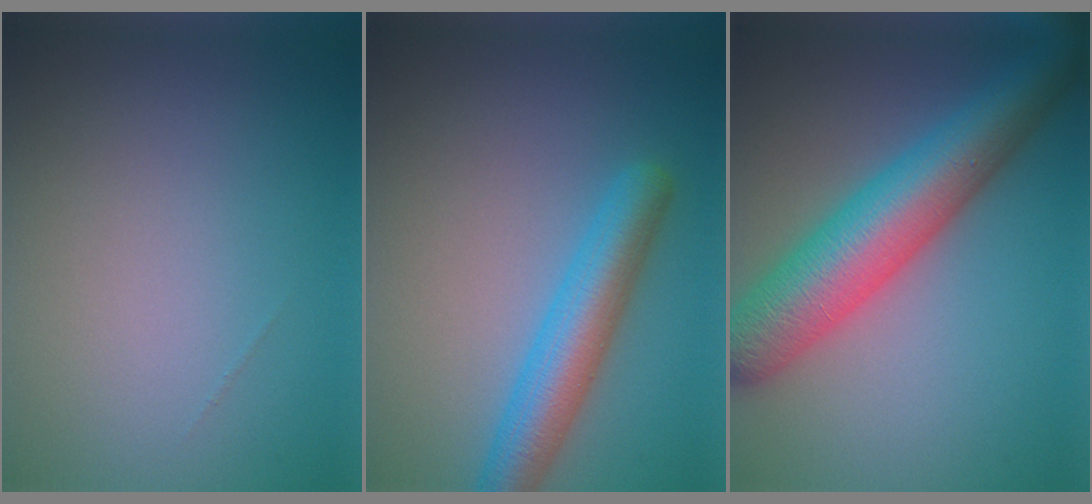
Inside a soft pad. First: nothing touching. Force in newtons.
{"total": 5.1, "press": 5.1, "slide": 0.1}
{"total": 9.3, "press": 9.3, "slide": 0.3}